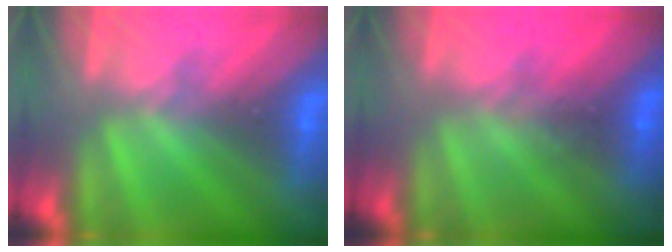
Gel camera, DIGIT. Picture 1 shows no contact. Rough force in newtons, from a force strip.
{"total": 1.3}